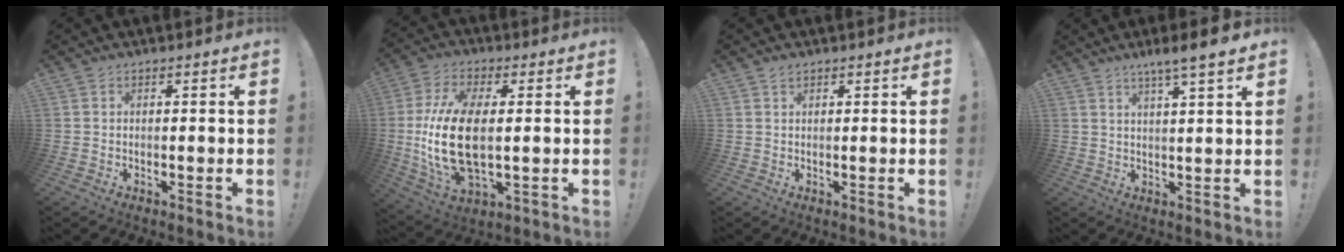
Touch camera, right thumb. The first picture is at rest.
{"total": 19.6, "force": [0.1, 10.0, 16.8], "torque": [-0.342, -0.015, 0.006]}
{"total": 1.1, "force": [0.9, 0.5, 0.4], "torque": [-0.003, -0.002, 0.016]}
{"total": 6.2, "force": [4.5, -0.4, 4.3], "torque": [-0.062, -0.030, 0.069]}